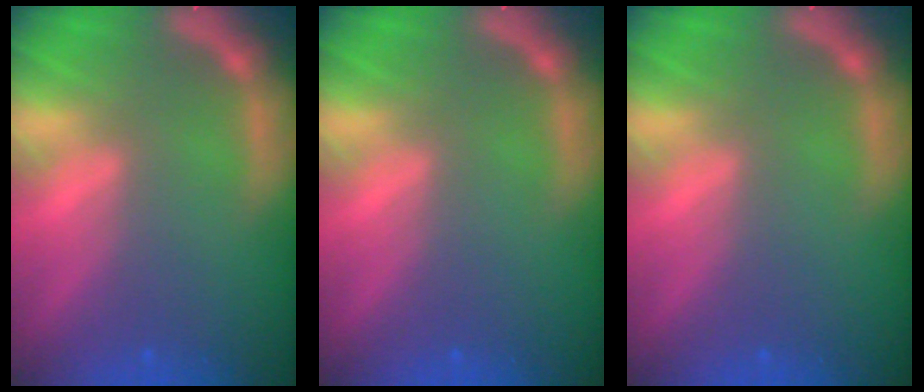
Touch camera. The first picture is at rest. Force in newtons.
{"total": 0.0}
{"total": 0.0}